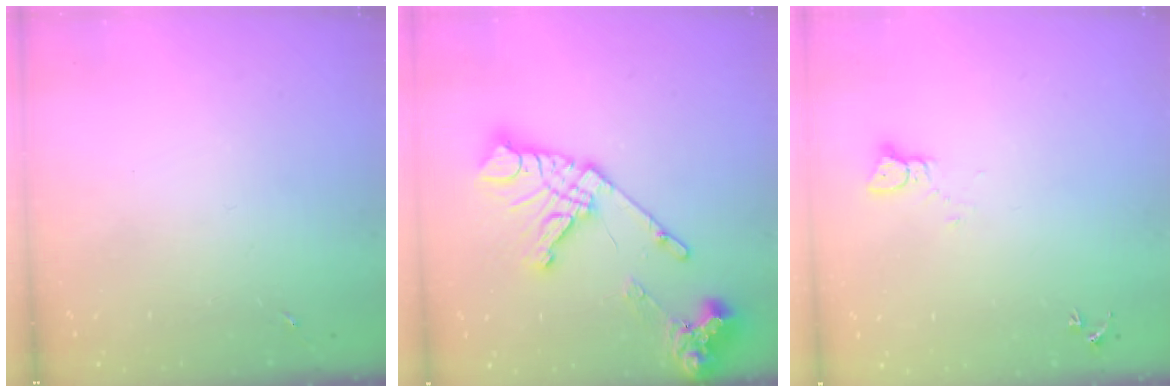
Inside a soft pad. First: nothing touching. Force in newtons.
{"total": 20.4, "press": 20.3, "slide": 2.5}
{"total": 2.2, "press": 2.2, "slide": 0.2}